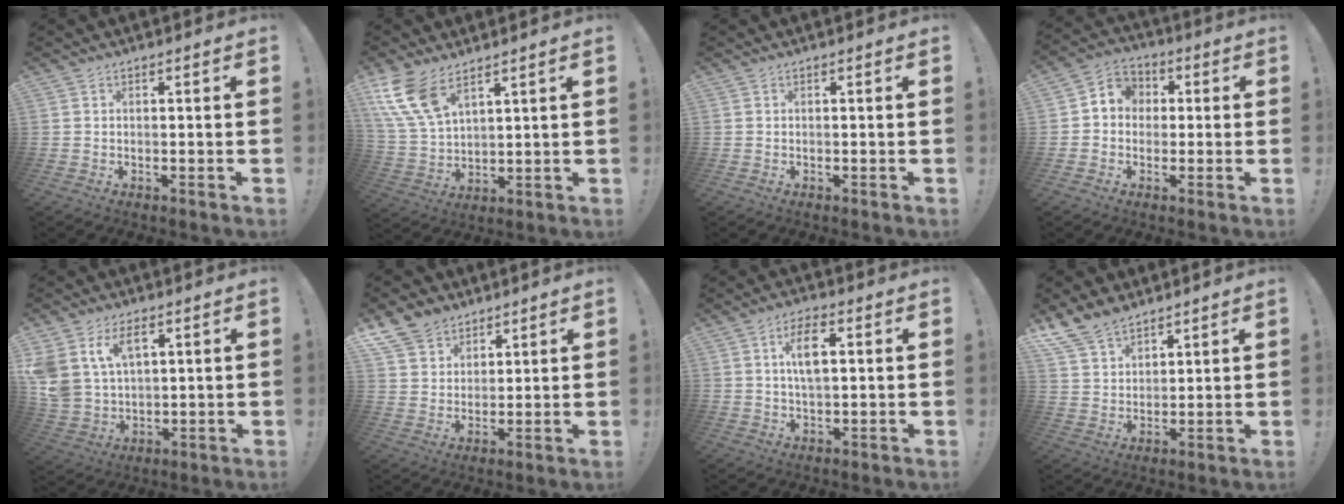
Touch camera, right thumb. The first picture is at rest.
{"total": 12.0, "force": [7.7, 5.4, 7.5], "torque": [-0.171, -0.031, 0.149]}
{"total": 0.0}
{"total": 6.6, "force": [-0.3, 6.2, 2.4], "torque": [-0.033, 0.012, 0.000]}
{"total": 10.7, "force": [5.3, 7.1, 5.9], "torque": [-0.122, -0.023, 0.105]}
{"total": 9.7, "force": [7.1, 6.3, 1.9], "torque": [-0.038, -0.046, 0.143]}
{"total": 8.3, "force": [2.3, 4.2, 6.8], "torque": [-0.100, 0.001, 0.037]}
{"total": 10.5, "force": [8.5, 5.4, 3.1], "torque": [-0.063, -0.052, 0.170]}